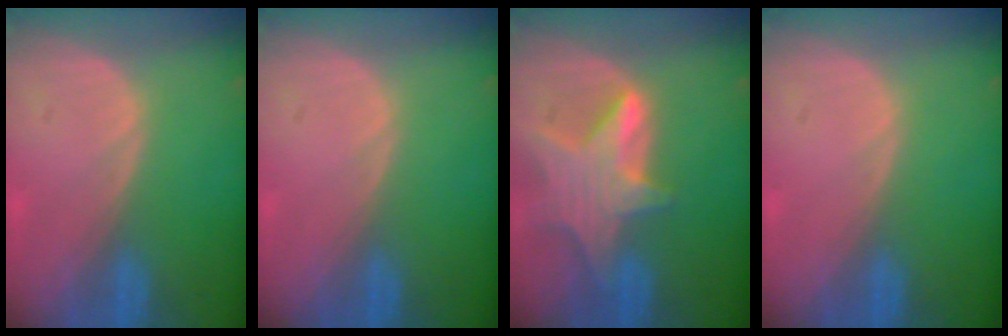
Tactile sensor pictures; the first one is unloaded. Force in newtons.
{"total": 0.0}
{"total": 8.0, "press": 7.2, "slide": 3.4}
{"total": 0.0}